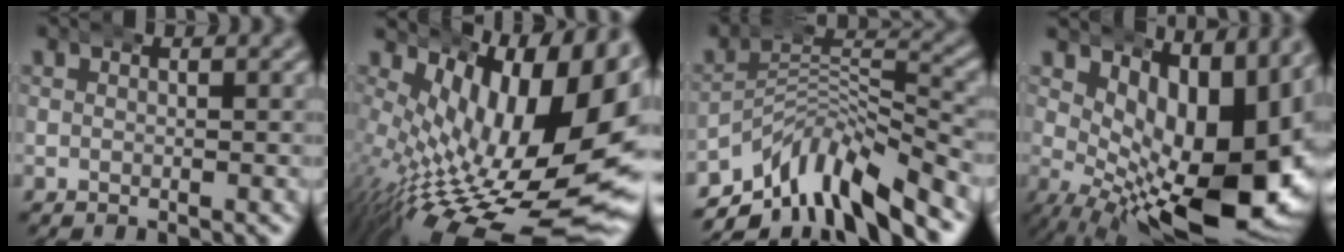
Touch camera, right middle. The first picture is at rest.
{"total": 15.7, "force": [-0.4, 7.4, 13.8], "torque": [-0.201, -0.026, 0.020]}
{"total": 9.7, "force": [-5.8, 5.5, 5.5], "torque": [-0.052, 0.007, -0.111]}
{"total": 14.9, "force": [0.8, 7.3, 13.0], "torque": [-0.180, -0.028, 0.029]}